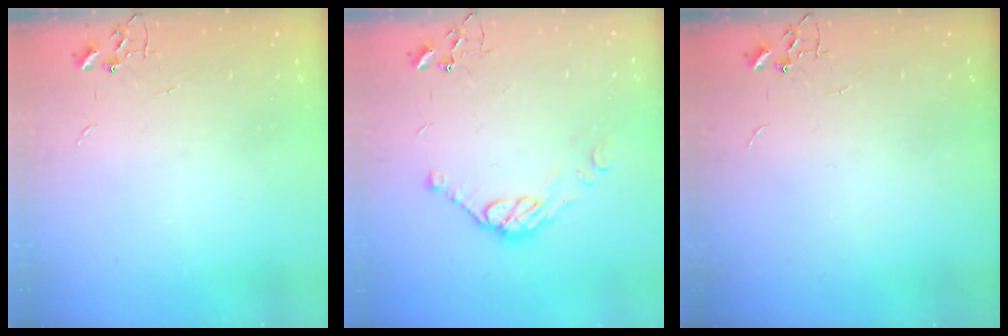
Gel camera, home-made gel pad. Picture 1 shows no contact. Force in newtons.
{"total": 9.6, "press": 9.5, "slide": 1.0}
{"total": 0.0}